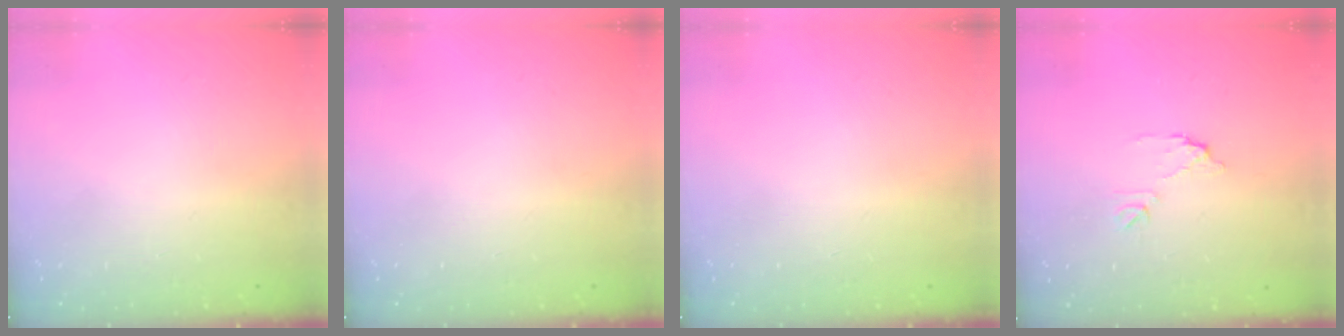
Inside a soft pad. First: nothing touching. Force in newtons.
{"total": 0.0}
{"total": 0.0}
{"total": 7.2, "press": 7.2, "slide": 0.4}